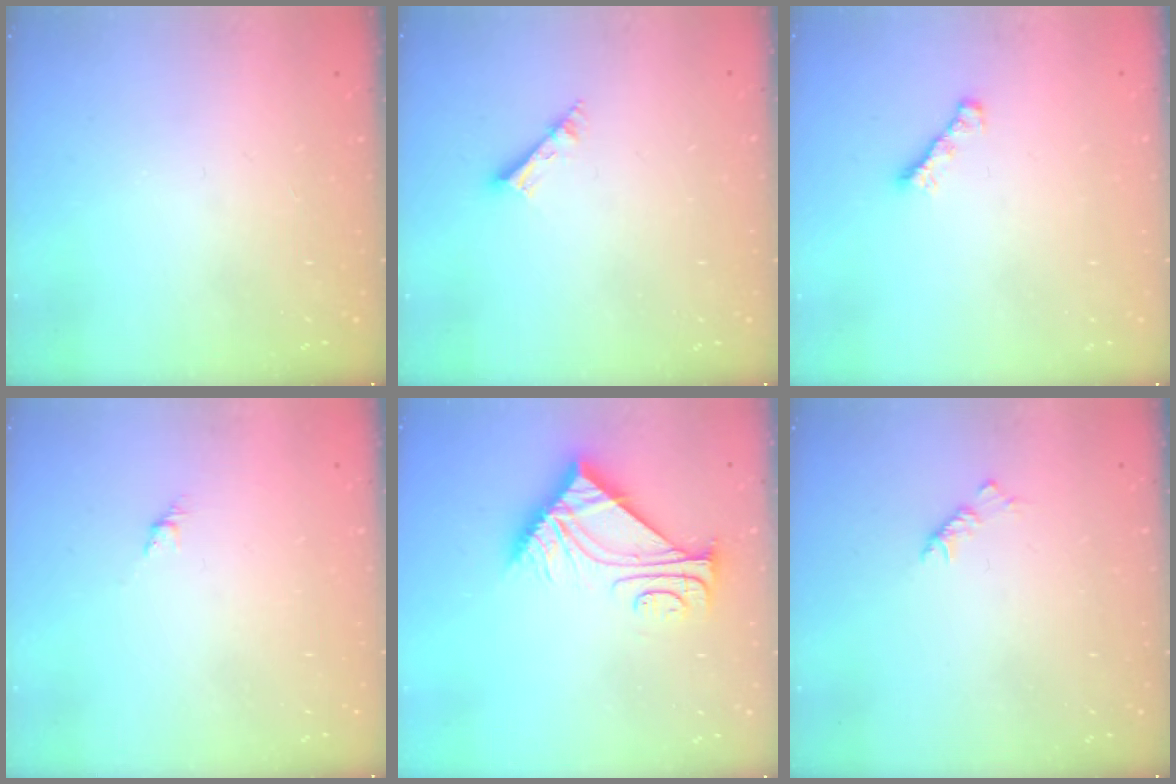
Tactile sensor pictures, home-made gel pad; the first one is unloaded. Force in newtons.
{"total": 3.8, "press": 3.8, "slide": 0.6}
{"total": 1.6, "press": 1.4, "slide": 0.6}
{"total": 3.0, "press": 2.9, "slide": 0.7}
{"total": 8.7, "press": 8.7, "slide": 0.1}
{"total": 3.8, "press": 3.7, "slide": 0.8}